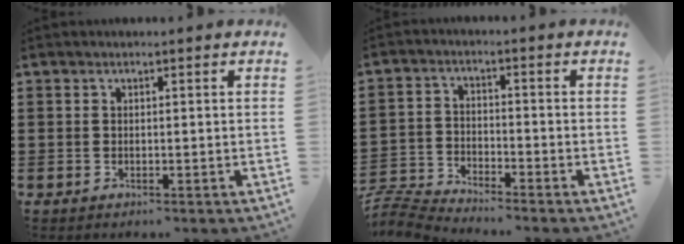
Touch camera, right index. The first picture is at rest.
{"total": 4.7, "force": [-4.7, 0.1, 0.4], "torque": [-0.030, -0.005, -0.102]}